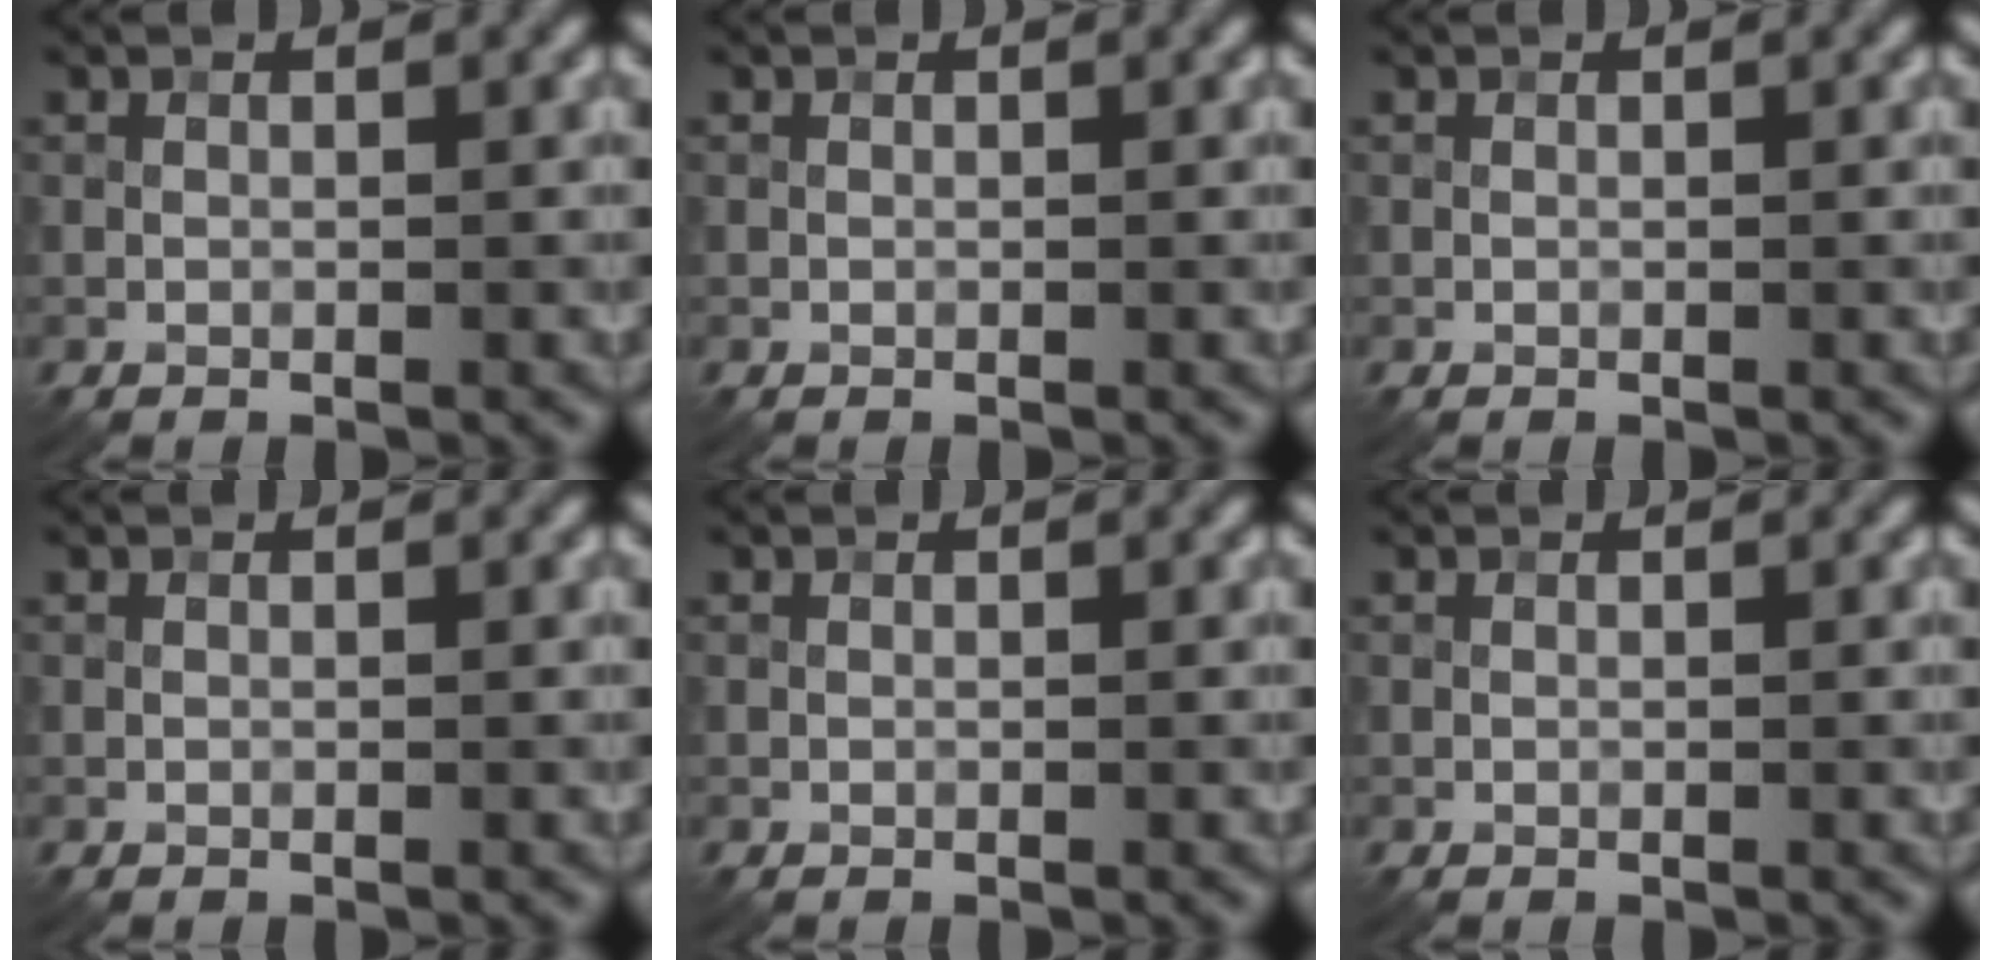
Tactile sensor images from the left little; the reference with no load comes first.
{"total": 0.0}
{"total": 0.0}
{"total": 0.0}
{"total": 0.0}
{"total": 0.0}